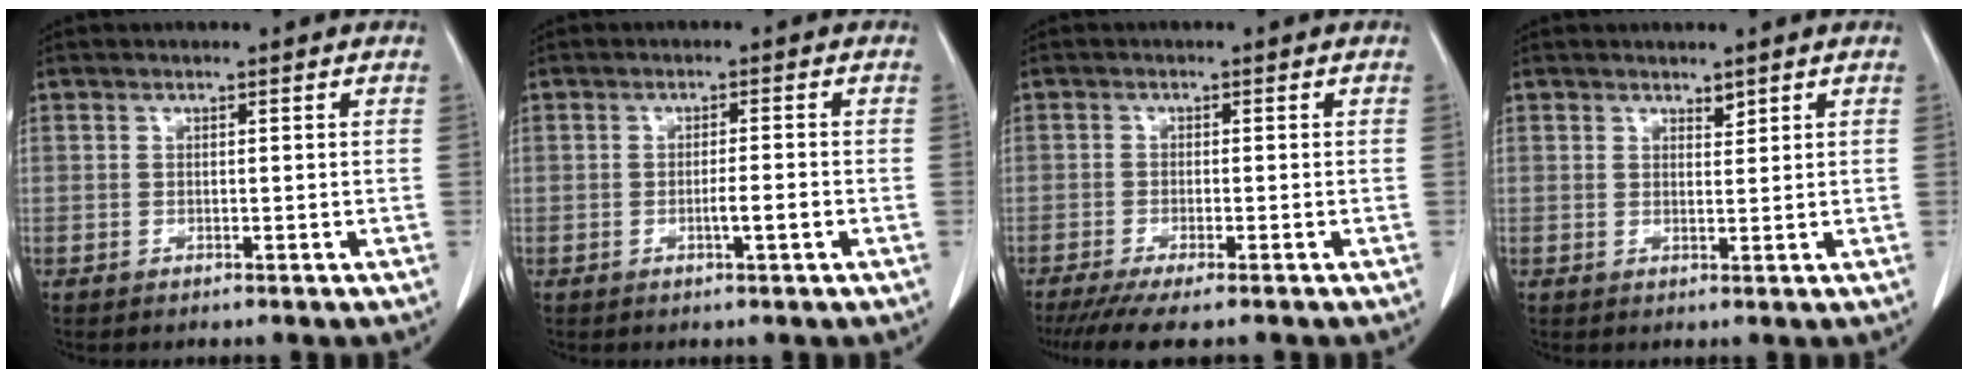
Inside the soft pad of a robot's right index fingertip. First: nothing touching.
{"total": 2.8, "force": [-0.9, 0.4, 2.6], "torque": [-0.047, 0.000, -0.014]}
{"total": 7.6, "force": [-5.6, 1.3, 4.9], "torque": [-0.076, -0.016, -0.088]}
{"total": 1.5, "force": [1.1, 0.7, 0.6], "torque": [-0.011, -0.001, 0.021]}